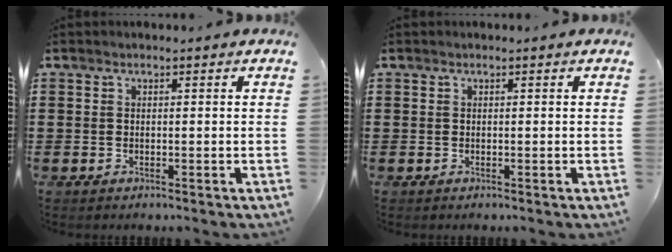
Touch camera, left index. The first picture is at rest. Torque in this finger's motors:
{"motor_torque": [0.62, -0.40, 0.25, 0.15]}